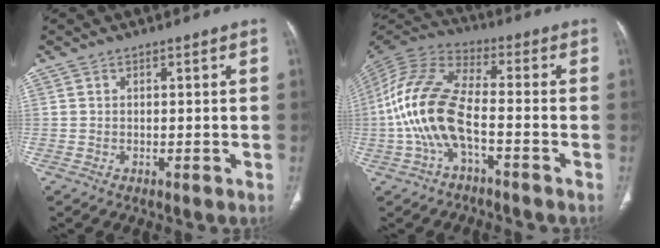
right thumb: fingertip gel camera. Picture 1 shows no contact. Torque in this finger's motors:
{"motor_torque": [1.36, 3.29, 2.12, 0.04, 0.68]}